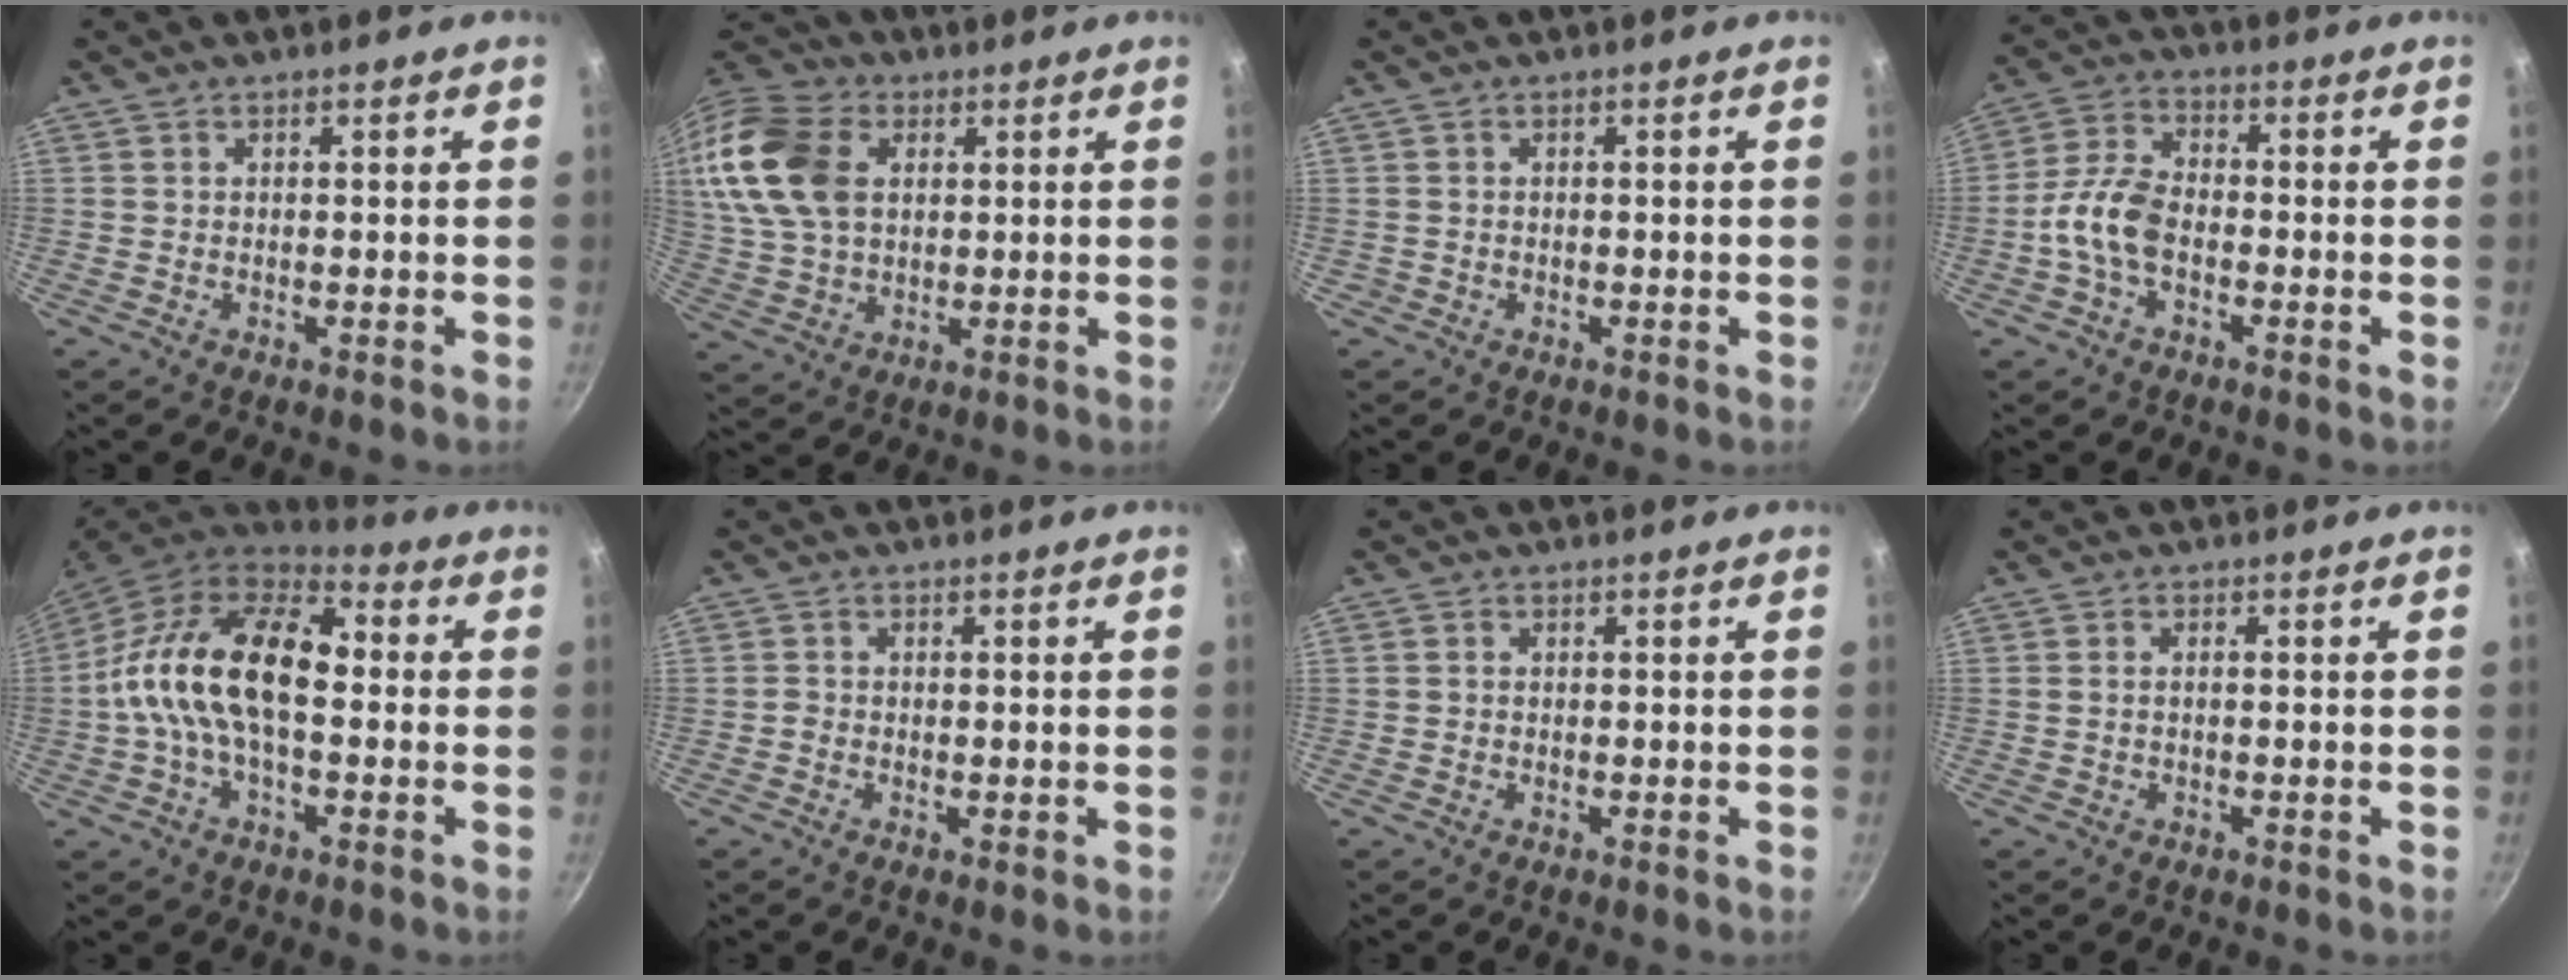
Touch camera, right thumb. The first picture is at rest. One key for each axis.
{"total": 19.1, "fx": 4.7, "fy": 13.2, "fz": 13.1, "tx": -0.266, "ty": 0.009, "tz": 0.086}
{"total": 0.5, "fx": -0.2, "fy": 0.5, "fz": 0.0, "tx": 0.002, "ty": 0.003, "tz": -0.003}
{"total": 8.4, "fx": -2.3, "fy": 4.9, "fz": 6.5, "tx": -0.125, "ty": 0.035, "tz": -0.056}
{"total": 19.7, "fx": 0.1, "fy": 11.1, "fz": 16.2, "tx": -0.271, "ty": 0.035, "tz": -0.020}
{"total": 0.8, "fx": -0.2, "fy": 0.6, "fz": 0.5, "tx": -0.009, "ty": 0.002, "tz": -0.007}
{"total": 0.6, "fx": 0.0, "fy": 0.6, "fz": 0.2, "tx": -0.004, "ty": 0.003, "tz": -0.001}
{"total": 1.0, "fx": -0.1, "fy": 0.4, "fz": 0.9, "tx": -0.024, "ty": 0.007, "tz": -0.004}